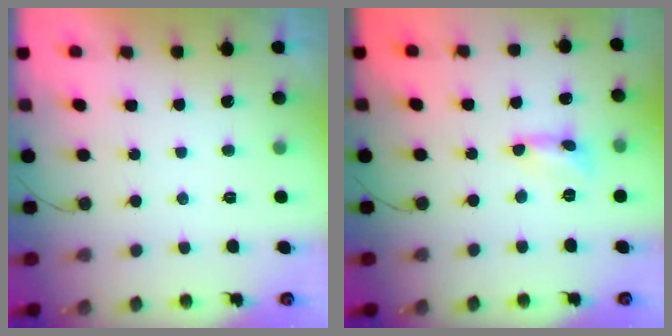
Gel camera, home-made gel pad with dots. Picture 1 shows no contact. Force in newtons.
{"total": 1.7, "press": 1.7, "slide": 0.1}